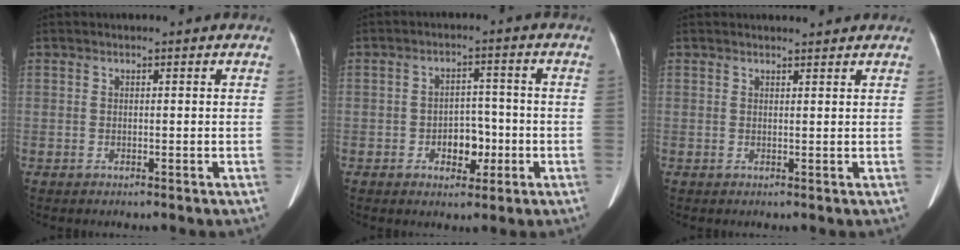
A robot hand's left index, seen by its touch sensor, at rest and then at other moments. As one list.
[{"total": 5.0, "force": [-1.8, 3.2, 3.5], "torque": [-0.054, 0.011, -0.026]}, {"total": 2.3, "force": [2.3, 0.2, 0.5], "torque": [-0.012, 0.007, 0.028]}]